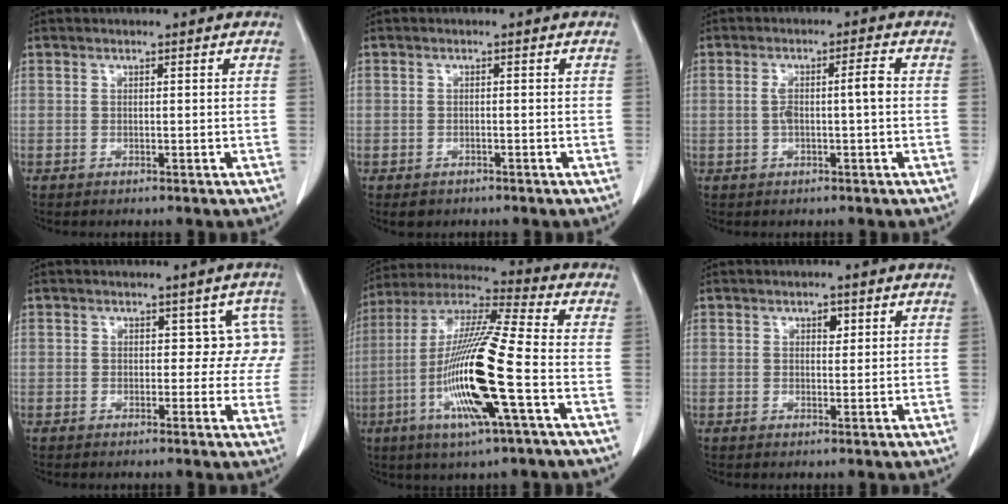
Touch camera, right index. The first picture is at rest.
{"total": 1.6, "force": [-1.0, 1.2, 0.3], "torque": [-0.006, 0.002, -0.012]}
{"total": 4.4, "force": [-0.1, 0.5, 4.4], "torque": [-0.086, 0.016, 0.003]}
{"total": 4.6, "force": [0.7, 3.2, 3.2], "torque": [-0.001, 0.022, 0.001]}
{"total": 18.0, "force": [-5.1, 0.4, 17.3], "torque": [-0.352, -0.015, -0.103]}
{"total": 1.5, "force": [0.7, 0.9, 1.0], "torque": [-0.012, -0.001, 0.009]}